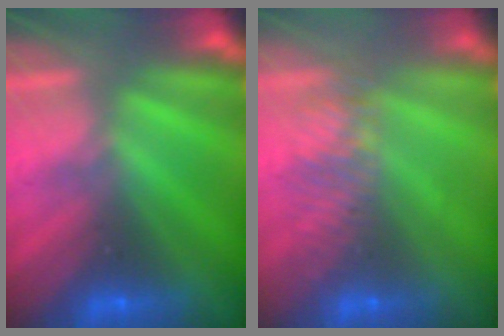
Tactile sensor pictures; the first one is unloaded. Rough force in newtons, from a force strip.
{"total": 8.7}